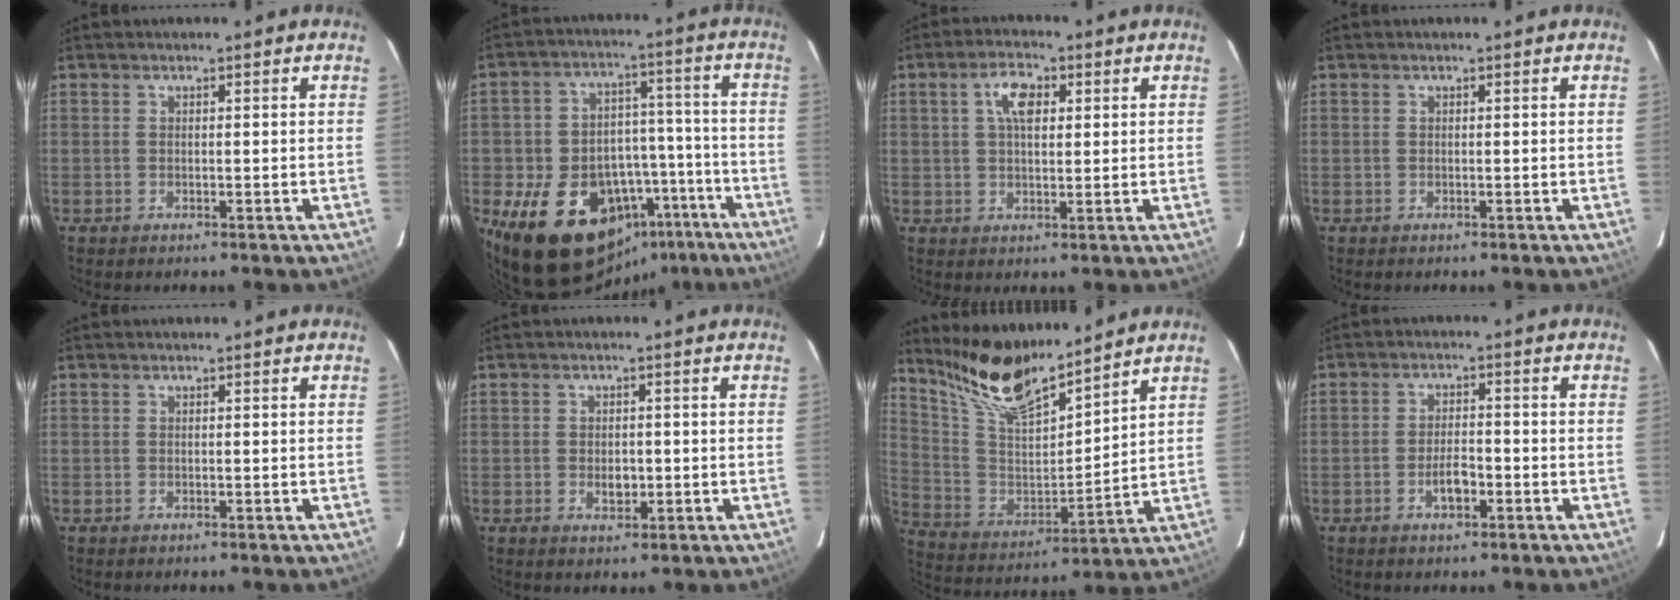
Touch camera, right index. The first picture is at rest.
{"total": 23.5, "force": [-13.8, 14.5, 12.3], "torque": [-0.231, 0.035, -0.176]}
{"total": 5.3, "force": [1.6, 2.7, 4.3], "torque": [-0.077, 0.015, 0.029]}
{"total": 0.0}
{"total": 0.0}
{"total": 3.1, "force": [-0.6, 2.1, 2.2], "torque": [-0.037, -0.001, -0.008]}
{"total": 15.8, "force": [13.1, 3.3, 8.2], "torque": [-0.168, -0.007, 0.257]}
{"total": 4.1, "force": [-1.9, 1.7, 3.2], "torque": [-0.064, 0.003, -0.032]}